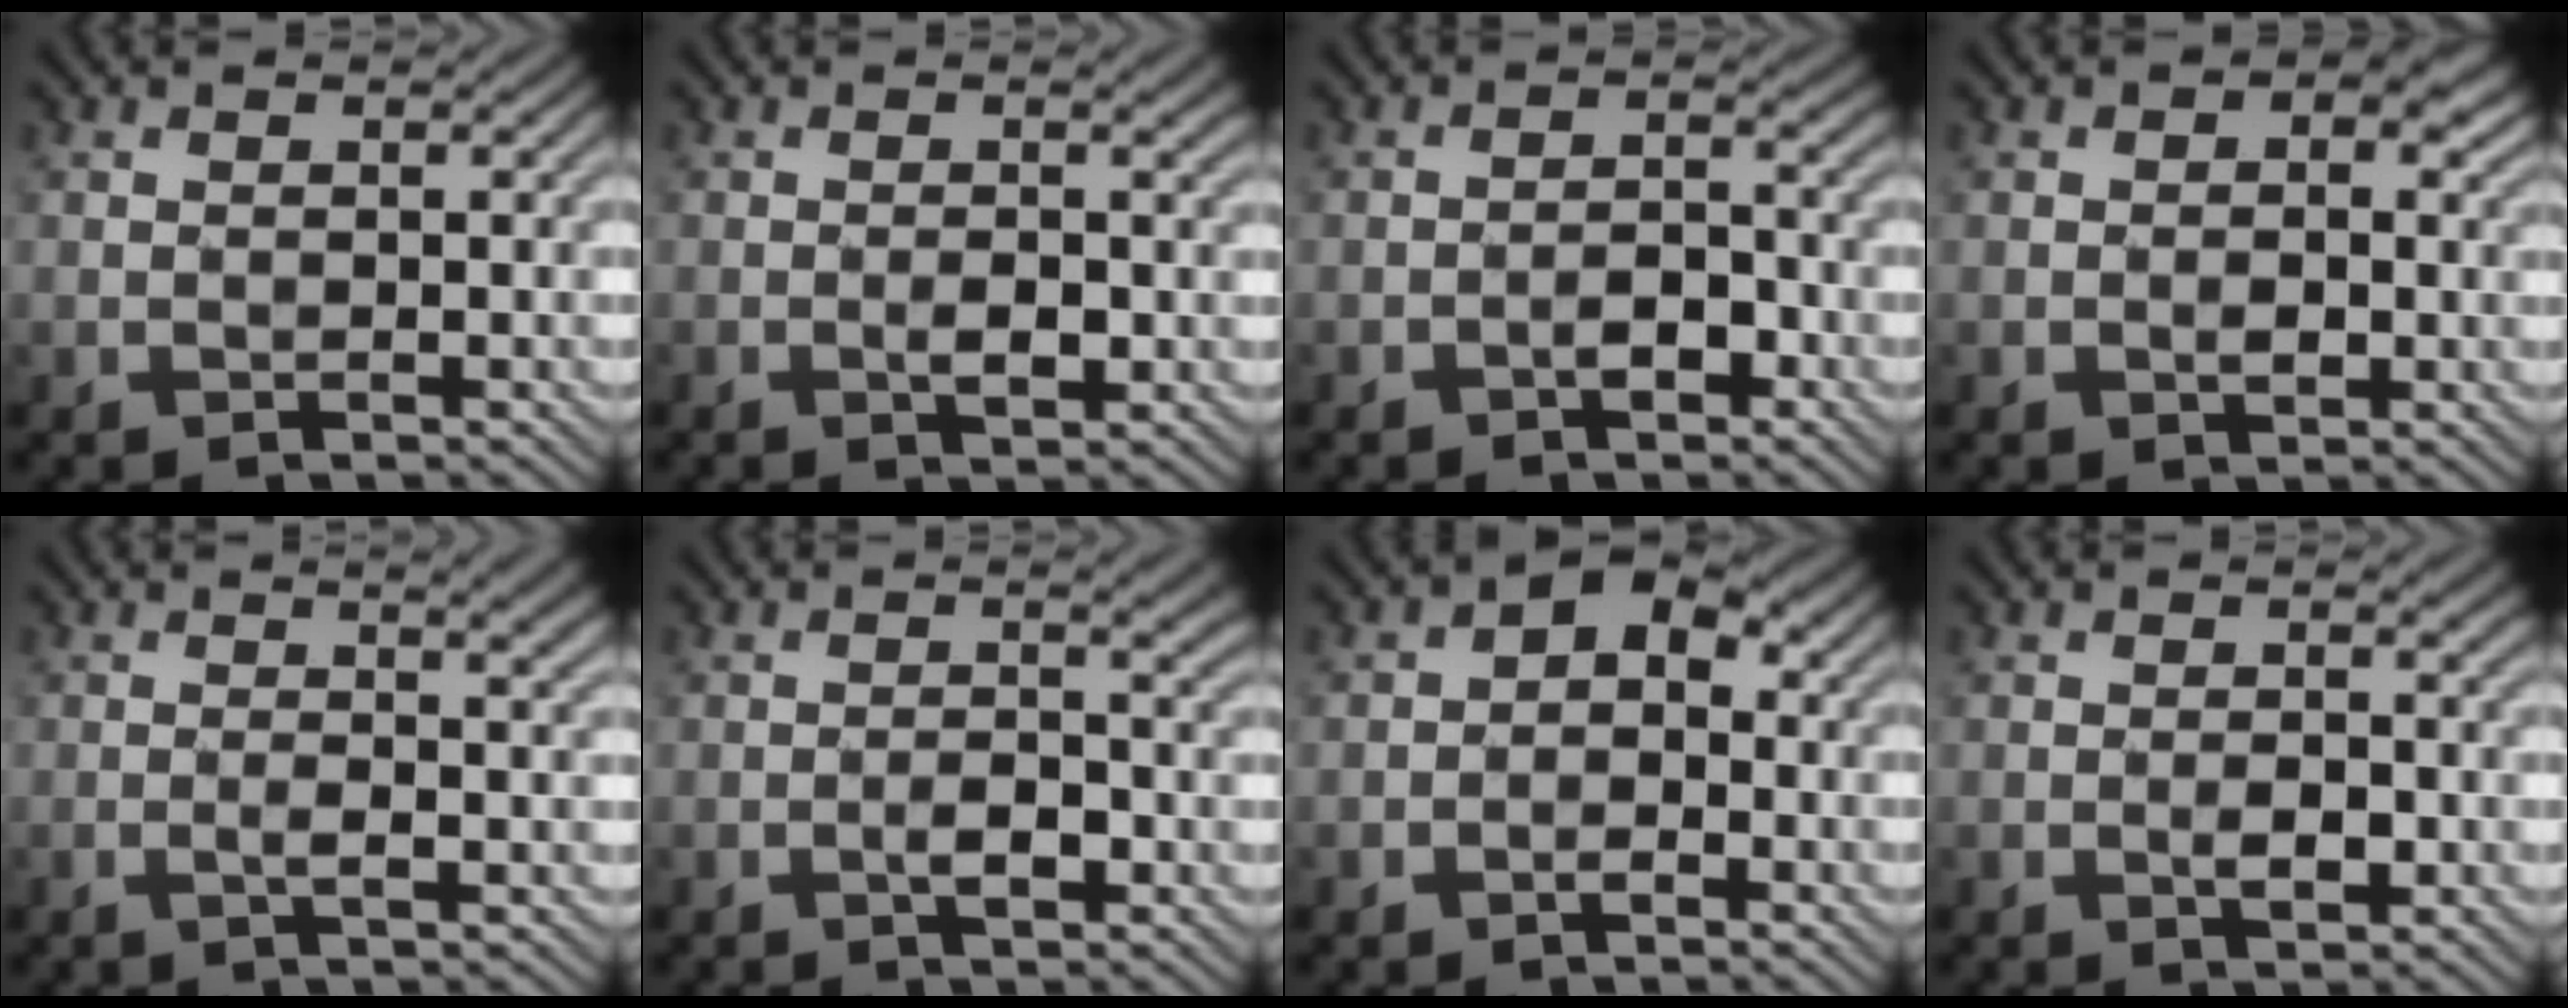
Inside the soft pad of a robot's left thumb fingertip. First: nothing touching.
{"total": 2.5, "force": [-0.5, 0.5, 2.4], "torque": [-0.042, 0.001, -0.007]}
{"total": 2.6, "force": [-1.7, 1.1, 1.6], "torque": [-0.024, 0.009, -0.030]}
{"total": 4.1, "force": [0.2, 2.6, 3.1], "torque": [-0.040, -0.004, 0.005]}
{"total": 3.8, "force": [0.2, 0.3, 3.8], "torque": [-0.059, 0.013, -0.001]}
{"total": 2.8, "force": [-1.0, 0.5, 2.5], "torque": [-0.047, 0.004, -0.015]}
{"total": 4.6, "force": [-0.2, 2.9, 3.6], "torque": [-0.041, 0.011, -0.012]}
{"total": 1.9, "force": [-0.6, 0.6, 1.7], "torque": [-0.028, 0.003, -0.009]}